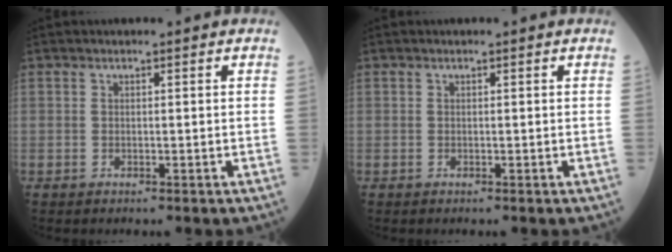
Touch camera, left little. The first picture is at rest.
{"total": 0.0}